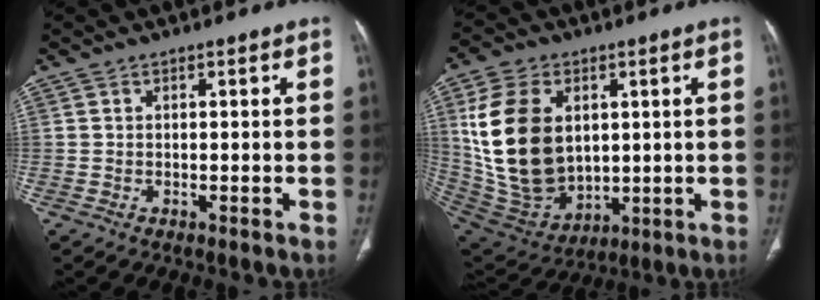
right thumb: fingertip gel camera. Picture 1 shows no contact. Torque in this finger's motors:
{"motor_torque": [-1.13, 2.42, 2.21, 0.52, 0.62]}